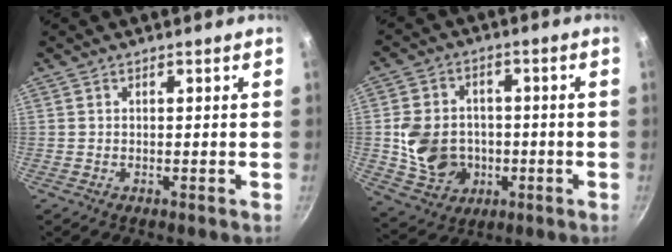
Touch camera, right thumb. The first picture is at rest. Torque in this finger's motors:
{"motor_torque": [0.13, 0.69, 1.02, 0.03, 0.02]}